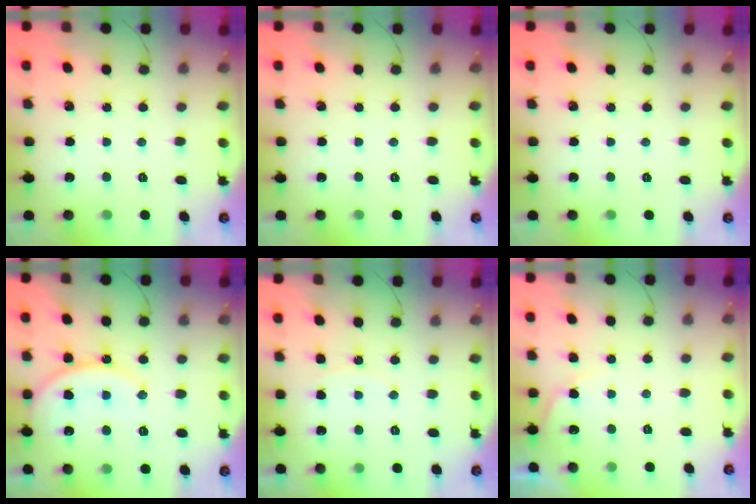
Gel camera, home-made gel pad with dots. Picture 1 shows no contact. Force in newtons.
{"total": 0.0}
{"total": 0.0}
{"total": 15.0, "press": 14.9, "slide": 1.7}
{"total": 3.9, "press": 3.9, "slide": 0.5}
{"total": 4.3, "press": 4.1, "slide": 1.2}